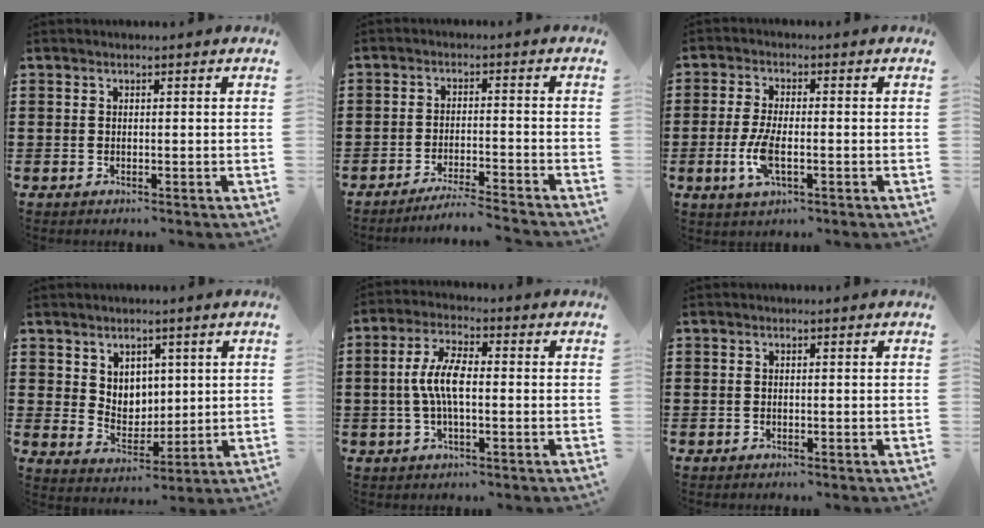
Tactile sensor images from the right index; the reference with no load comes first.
{"total": 4.1, "force": [-3.9, -0.6, 1.0], "torque": [-0.026, -0.009, -0.080]}
{"total": 5.8, "force": [-1.6, 2.1, 5.1], "torque": [-0.121, -0.010, -0.035]}
{"total": 4.7, "force": [2.7, 3.8, 0.6], "torque": [-0.026, -0.001, 0.048]}
{"total": 6.6, "force": [-0.4, 2.3, 6.2], "torque": [-0.139, -0.002, -0.016]}
{"total": 0.0}